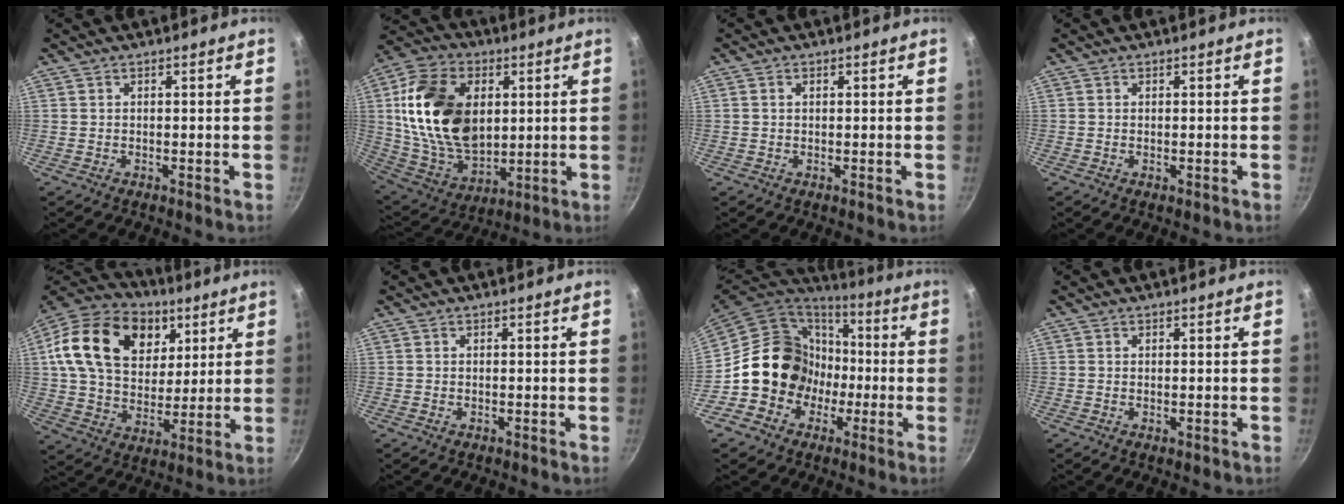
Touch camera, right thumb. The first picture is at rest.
{"total": 22.8, "force": [4.0, 15.2, 16.6], "torque": [-0.286, -0.011, 0.081]}
{"total": 0.9, "force": [0.3, 0.7, 0.6], "torque": [-0.009, 0.005, 0.004]}
{"total": 0.6, "force": [-0.1, 0.2, 0.6], "torque": [-0.009, 0.000, -0.002]}
{"total": 25.1, "force": [9.0, 17.8, 15.4], "torque": [-0.256, -0.002, 0.151]}
{"total": 0.0}
{"total": 18.5, "force": [-2.7, 16.3, 8.2], "torque": [-0.105, 0.055, -0.038]}
{"total": 0.8, "force": [-0.1, 0.3, 0.7], "torque": [-0.011, -0.001, -0.002]}